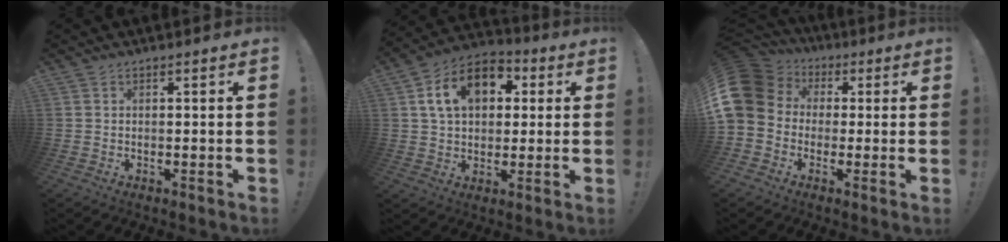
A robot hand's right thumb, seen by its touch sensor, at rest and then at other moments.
{"total": 15.0, "force": [4.9, 10.5, 9.5], "torque": [-0.152, 0.000, 0.094]}
{"total": 13.0, "force": [1.4, 11.0, 6.9], "torque": [-0.139, 0.011, 0.030]}